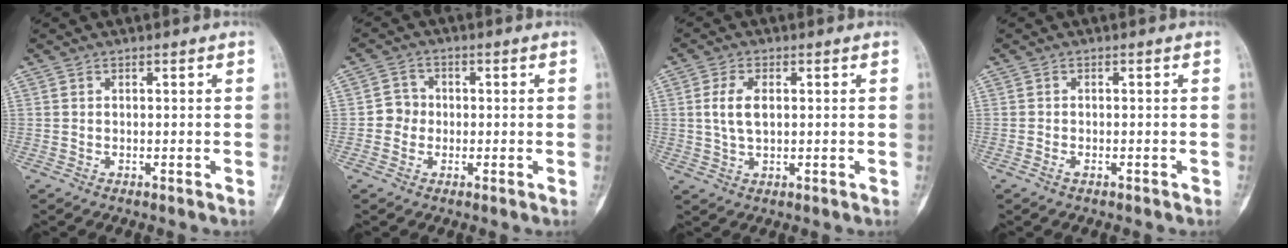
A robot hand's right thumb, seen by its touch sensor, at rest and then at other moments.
{"total": 3.3, "force": [-0.5, 3.2, 0.8], "torque": [0.008, 0.011, -0.017]}
{"total": 4.7, "force": [0.9, 2.4, 4.0], "torque": [-0.088, 0.000, 0.015]}
{"total": 0.7, "force": [-0.5, 0.4, 0.3], "torque": [-0.010, 0.002, -0.007]}